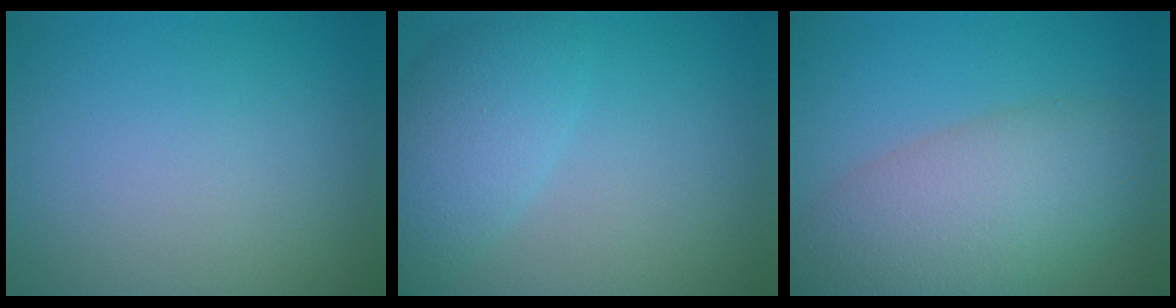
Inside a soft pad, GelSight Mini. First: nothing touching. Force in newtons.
{"total": 4.6, "press": 4.6, "slide": 0.3}
{"total": 8.3, "press": 8.3, "slide": 0.3}